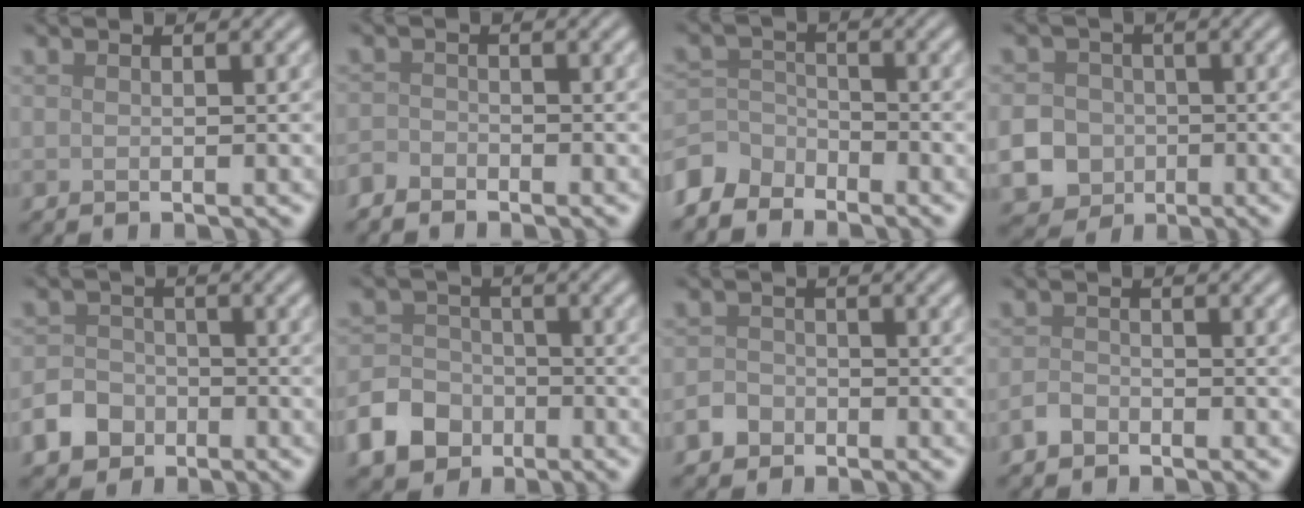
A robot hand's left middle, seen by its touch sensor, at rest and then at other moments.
{"total": 1.6, "force": [-1.5, 0.5, 0.2], "torque": [-0.006, -0.002, -0.037]}
{"total": 3.8, "force": [-3.3, 1.9, 0.4], "torque": [-0.009, 0.000, -0.078]}
{"total": 13.6, "force": [-4.4, 12.4, 3.2], "torque": [-0.095, -0.037, -0.102]}
{"total": 4.6, "force": [-2.8, 3.4, 1.3], "torque": [-0.017, -0.008, -0.056]}
{"total": 5.7, "force": [-3.1, 4.3, 2.0], "torque": [-0.035, -0.004, -0.071]}
{"total": 2.3, "force": [-1.4, 1.6, 0.6], "torque": [-0.006, 0.003, -0.029]}
{"total": 1.5, "force": [-1.1, 0.9, 0.5], "torque": [-0.006, 0.003, -0.027]}